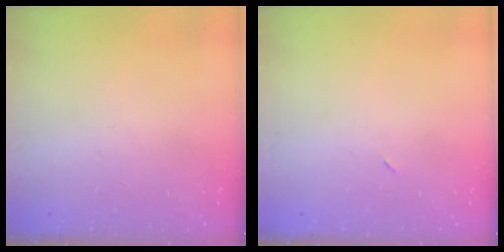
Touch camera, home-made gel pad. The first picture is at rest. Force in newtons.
{"total": 2.3, "press": 2.0, "slide": 1.2}